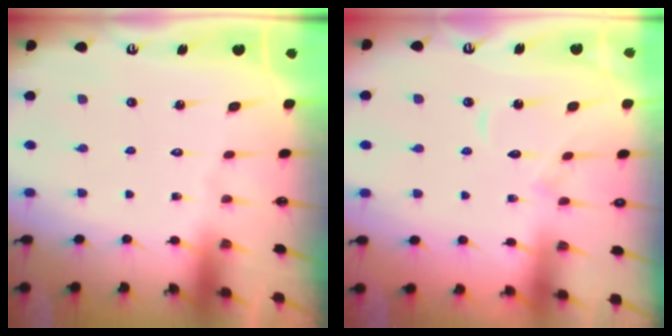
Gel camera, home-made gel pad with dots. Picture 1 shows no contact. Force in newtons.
{"total": 7.2, "press": 7.2, "slide": 0.2}